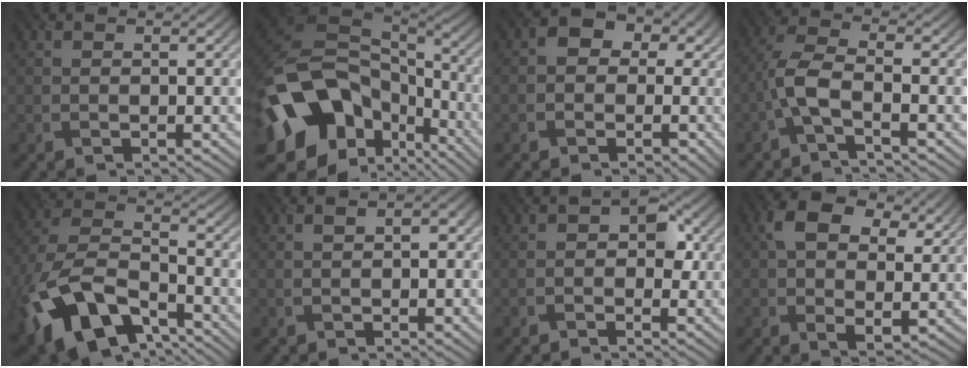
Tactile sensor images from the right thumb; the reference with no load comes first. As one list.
[{"total": 19.1, "force": [-7.5, 14.0, 10.6], "torque": [-0.241, -0.055, -0.094]}, {"total": 6.2, "force": [0.5, 5.3, 3.1], "torque": [-0.038, 0.010, -0.007]}, {"total": 4.7, "force": [-2.2, 1.5, 4.0], "torque": [-0.093, 0.009, -0.057]}, {"total": 16.8, "force": [-8.5, 9.8, 10.8], "torque": [-0.268, -0.037, -0.155]}, {"total": 3.4, "force": [0.2, 1.6, 3.0], "torque": [-0.041, 0.003, 0.009]}, {"total": 2.5, "force": [-0.3, 1.8, 1.7], "torque": [-0.018, -0.001, -0.010]}, {"total": 9.1, "force": [2.4, 6.2, 6.3], "torque": [-0.126, -0.015, 0.043]}]